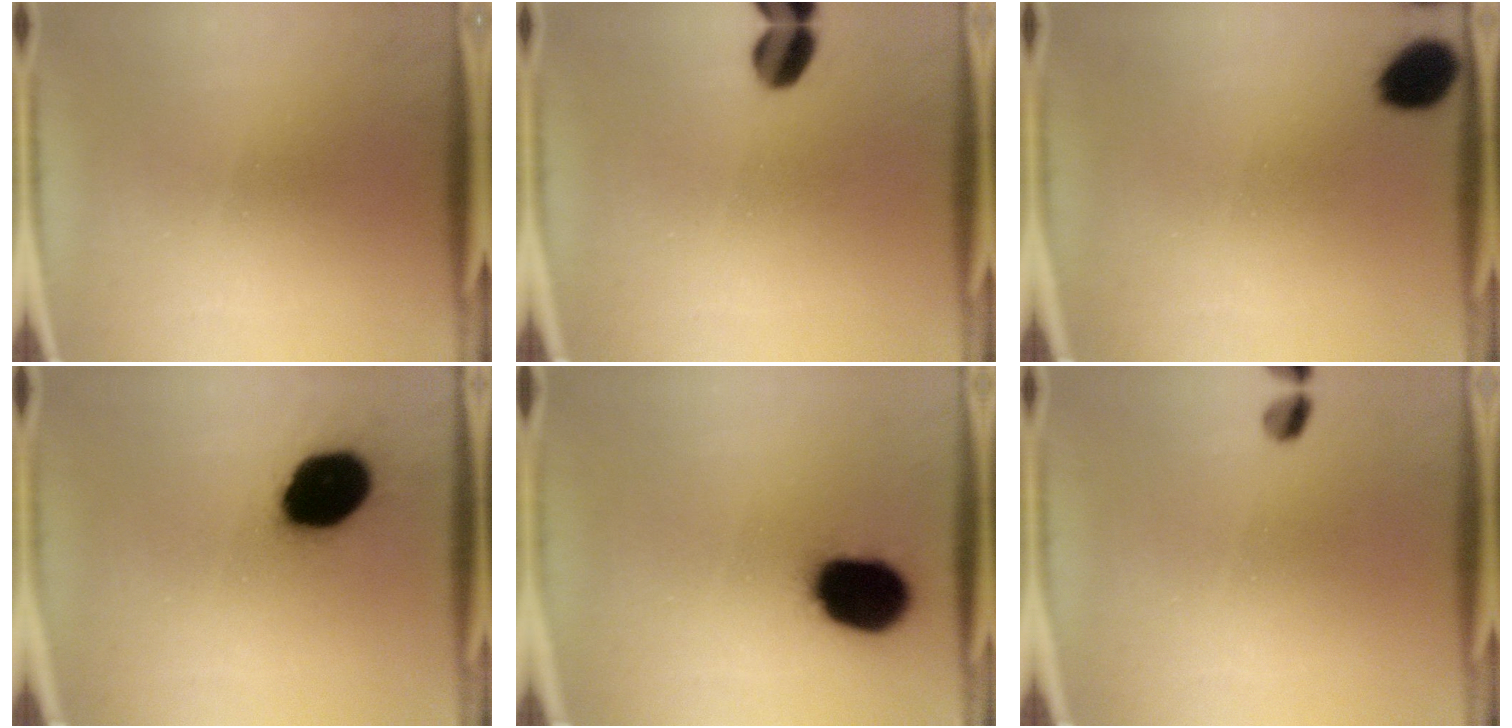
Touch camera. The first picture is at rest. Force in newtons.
{"total": 6.3}
{"total": 10.4}
{"total": 19.3}
{"total": 17.1}
{"total": 2.3}